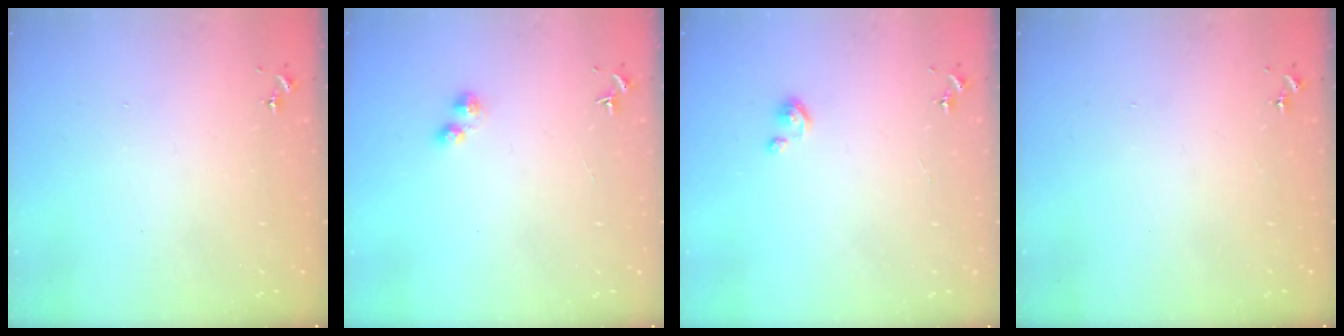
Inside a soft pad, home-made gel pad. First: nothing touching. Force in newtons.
{"total": 2.5, "press": 2.5, "slide": 0.4}
{"total": 3.3, "press": 3.3, "slide": 0.3}
{"total": 1.3, "press": 1.0, "slide": 0.9}